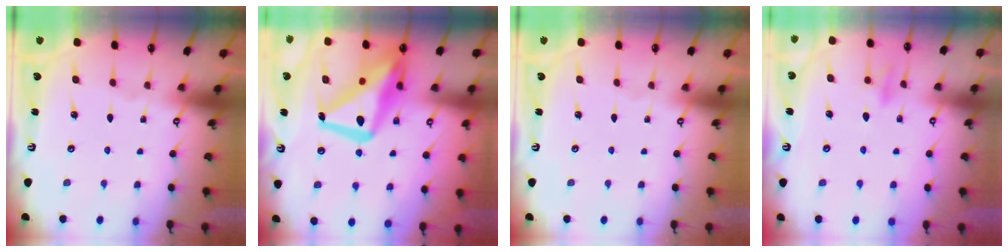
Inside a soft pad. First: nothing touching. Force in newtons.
{"total": 19.4, "press": 19.4, "slide": 1.5}
{"total": 0.0}
{"total": 10.1, "press": 10.0, "slide": 1.7}